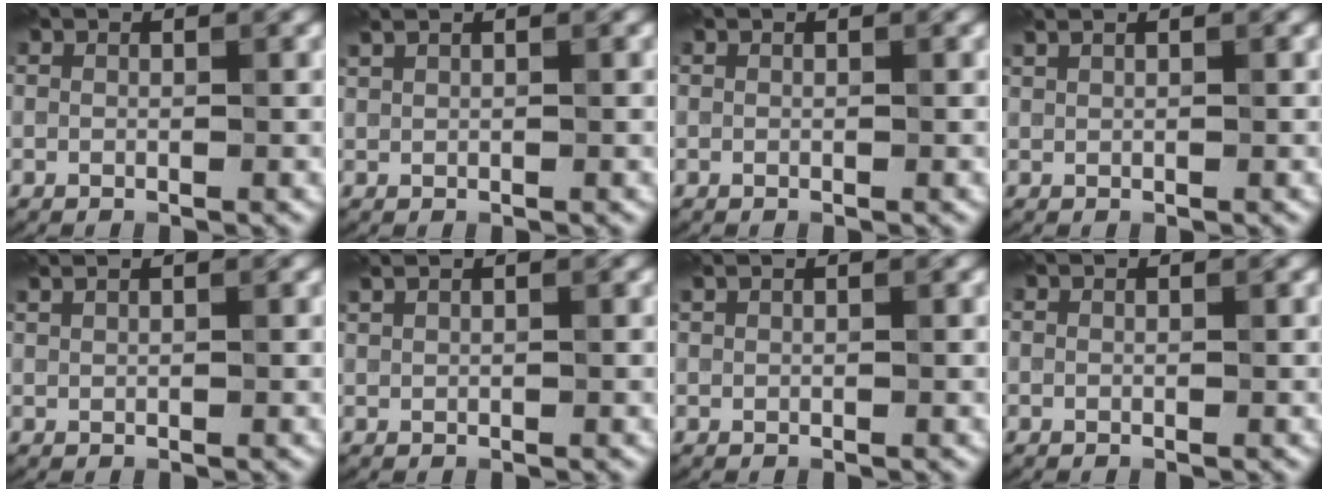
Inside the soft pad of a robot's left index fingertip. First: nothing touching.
{"total": 1.4, "force": [1.1, 0.5, 0.8], "torque": [-0.017, 0.002, 0.019]}
{"total": 0.0}
{"total": 1.3, "force": [1.0, 0.5, 0.8], "torque": [-0.014, 0.001, 0.015]}
{"total": 1.6, "force": [1.2, 0.6, 0.9], "torque": [-0.011, -0.001, 0.014]}
{"total": 1.3, "force": [1.0, 0.4, 0.6], "torque": [-0.014, 0.000, 0.019]}
{"total": 0.7, "force": [0.5, 0.2, 0.4], "torque": [-0.008, 0.004, 0.011]}
{"total": 0.0}